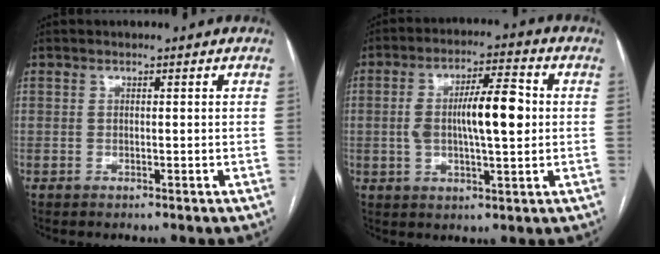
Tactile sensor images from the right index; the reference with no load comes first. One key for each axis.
{"total": 10.7, "fx": 0.5, "fy": 2.7, "fz": 10.3, "tx": -0.184, "ty": 0.020, "tz": 0.009}